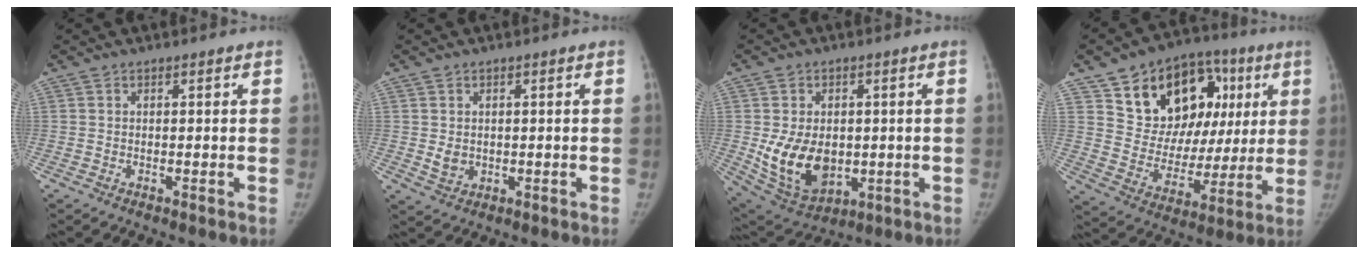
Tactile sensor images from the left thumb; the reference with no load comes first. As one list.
[{"total": 3.0, "force": [0.1, 2.5, 1.7], "torque": [-0.020, -0.004, 0.011]}, {"total": 12.5, "force": [-0.8, 8.8, 8.8], "torque": [-0.128, -0.011, 0.011]}, {"total": 22.2, "force": [8.3, 15.1, 14.1], "torque": [-0.152, 0.006, 0.138]}]